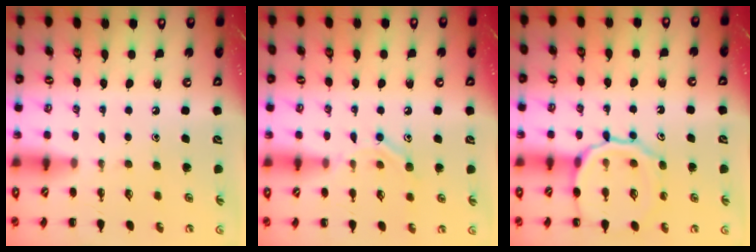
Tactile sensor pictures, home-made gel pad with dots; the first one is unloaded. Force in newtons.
{"total": 9.3, "press": 9.2, "slide": 1.4}
{"total": 12.1, "press": 12.1, "slide": 1.0}